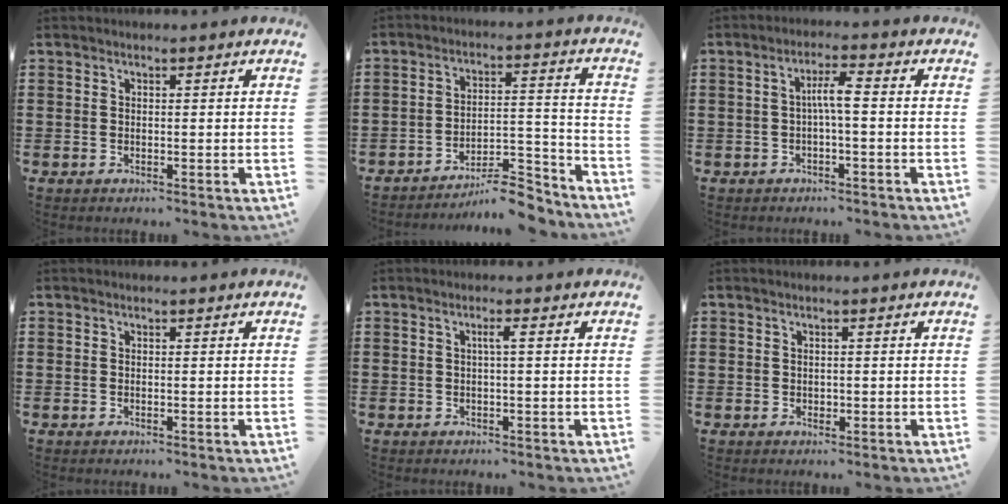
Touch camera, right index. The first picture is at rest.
{"total": 9.0, "force": [-8.2, 1.6, 3.4], "torque": [-0.039, 0.031, -0.151]}
{"total": 3.7, "force": [-0.3, 0.5, 3.7], "torque": [-0.069, 0.007, -0.011]}
{"total": 0.0}
{"total": 1.5, "force": [0.1, -0.2, 1.4], "torque": [-0.027, 0.001, -0.002]}
{"total": 0.8, "force": [0.1, 0.7, 0.4], "torque": [-0.009, 0.005, 0.002]}